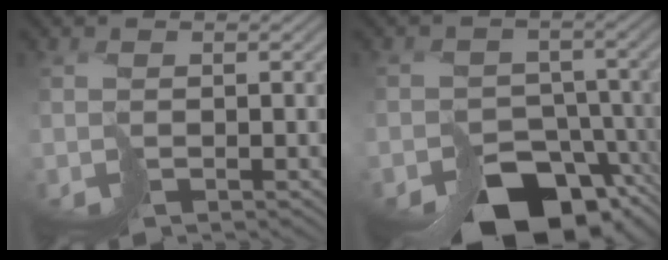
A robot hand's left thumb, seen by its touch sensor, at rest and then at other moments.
{"total": 11.2, "force": [-7.7, 6.8, 4.5], "torque": [-0.060, -0.030, -0.102]}